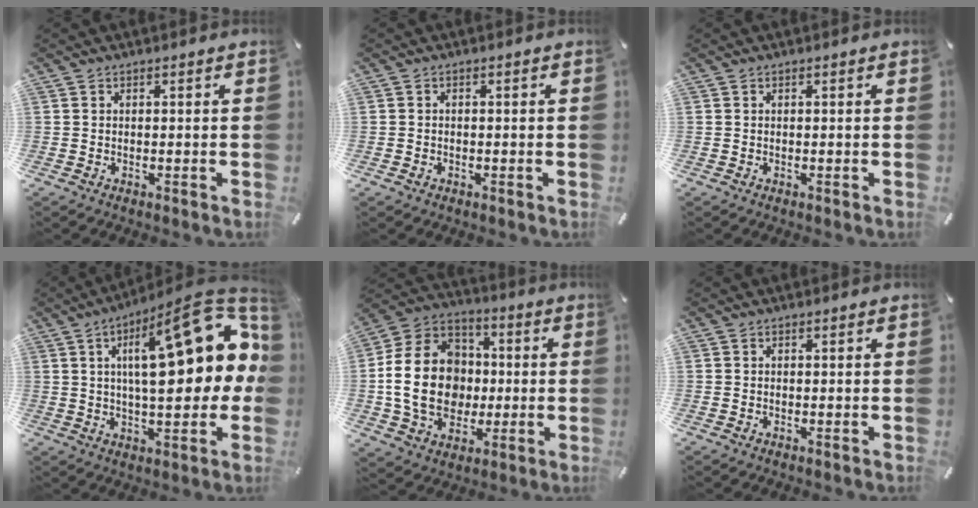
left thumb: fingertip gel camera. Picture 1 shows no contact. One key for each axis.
{"total": 0.8, "fx": -0.4, "fy": 0.6, "fz": 0.2, "tx": -0.004, "ty": 0.003, "tz": -0.011}
{"total": 0.0}
{"total": 25.4, "fx": 6.2, "fy": 9.8, "fz": 22.6, "tx": -0.329, "ty": -0.034, "tz": 0.096}
{"total": 19.6, "fx": -1.5, "fy": 15.9, "fz": 11.5, "tx": -0.249, "ty": 0.019, "tz": -0.025}
{"total": 0.0}